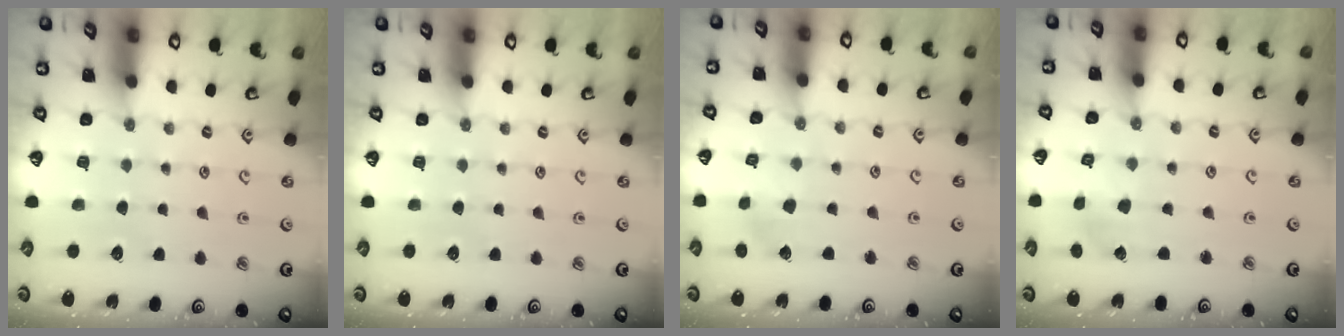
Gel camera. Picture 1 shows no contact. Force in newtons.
{"total": 0.0}
{"total": 3.3, "press": 3.3, "slide": 0.3}
{"total": 2.5, "press": 2.5, "slide": 0.3}